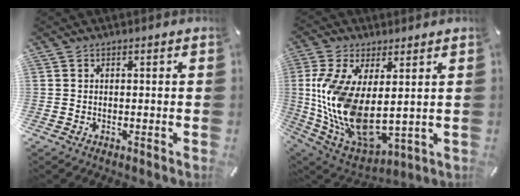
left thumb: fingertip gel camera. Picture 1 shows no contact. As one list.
[{"total": 14.9, "force": [2.4, 7.8, 12.5], "torque": [-0.281, -0.034, 0.053]}]